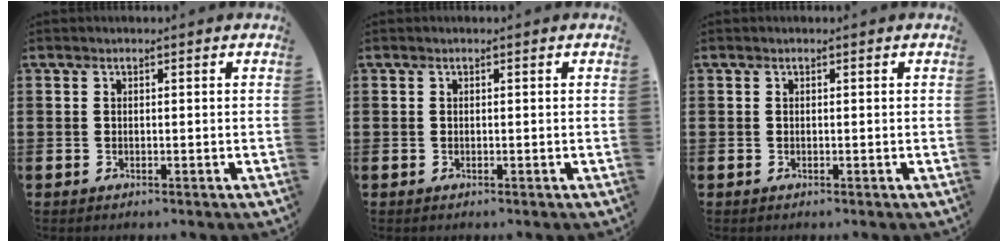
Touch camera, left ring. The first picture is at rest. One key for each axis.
{"total": 0.0}
{"total": 0.0}